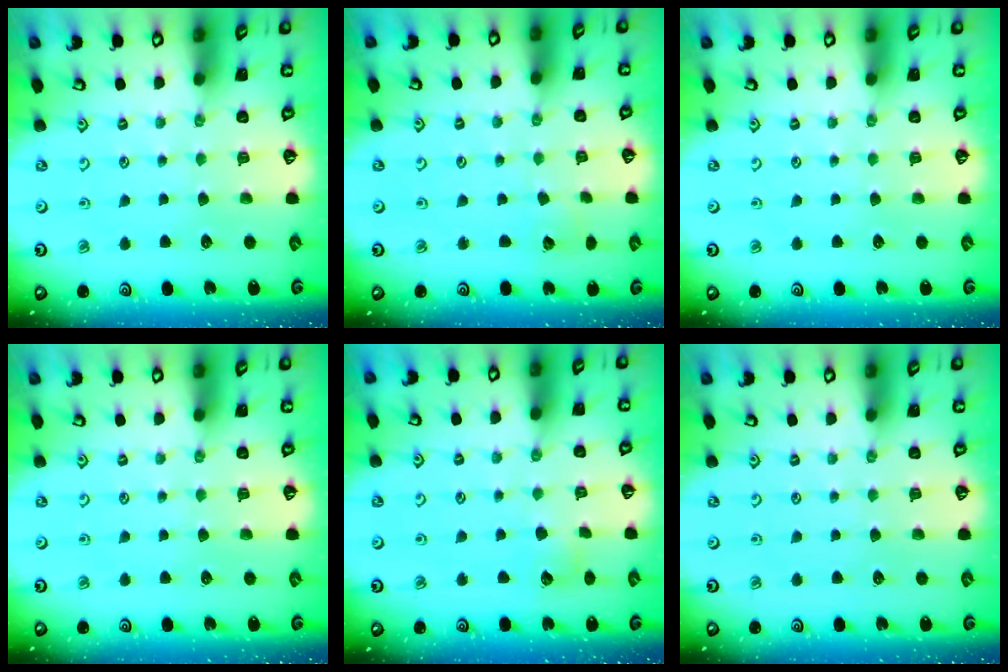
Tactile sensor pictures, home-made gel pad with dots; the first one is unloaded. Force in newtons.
{"total": 4.8, "press": 4.8, "slide": 0.3}
{"total": 0.0}
{"total": 0.0}
{"total": 4.2, "press": 4.2, "slide": 0.4}
{"total": 0.0}